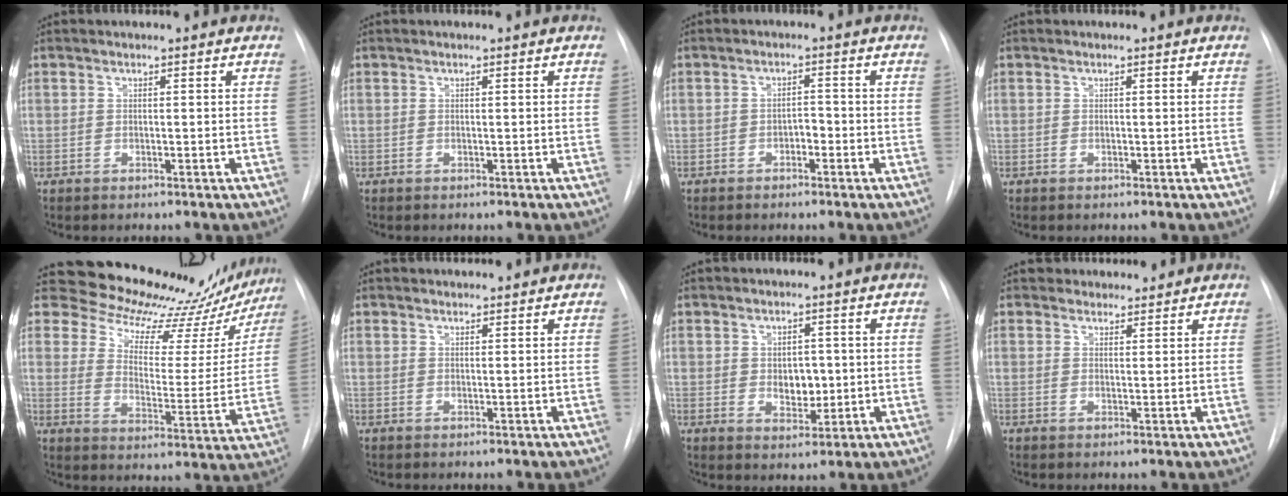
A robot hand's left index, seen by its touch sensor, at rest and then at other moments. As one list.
[{"total": 0.0}, {"total": 2.2, "force": [-1.6, 0.8, 1.1], "torque": [-0.010, 0.000, -0.029]}, {"total": 0.0}, {"total": 22.2, "force": [20.0, 7.4, 6.1], "torque": [-0.081, -0.061, 0.241]}, {"total": 1.1, "force": [1.1, 0.3, -0.1], "torque": [-0.001, 0.010, 0.018]}, {"total": 3.8, "force": [-0.4, 2.6, 2.6], "torque": [-0.032, -0.007, 0.001]}, {"total": 5.1, "force": [4.6, 2.1, 0.3], "torque": [0.005, -0.004, 0.059]}]